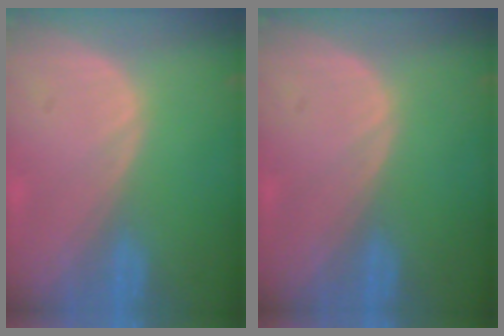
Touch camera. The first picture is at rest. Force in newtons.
{"total": 0.0}